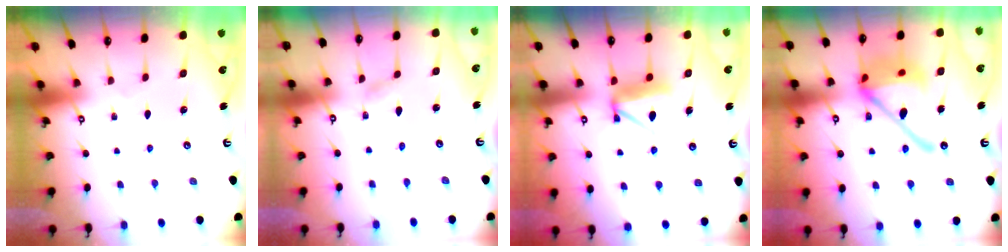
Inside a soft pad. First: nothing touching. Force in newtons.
{"total": 2.1, "press": 2.1, "slide": 0.2}
{"total": 8.7, "press": 8.7, "slide": 0.6}
{"total": 18.8, "press": 18.6, "slide": 3.0}